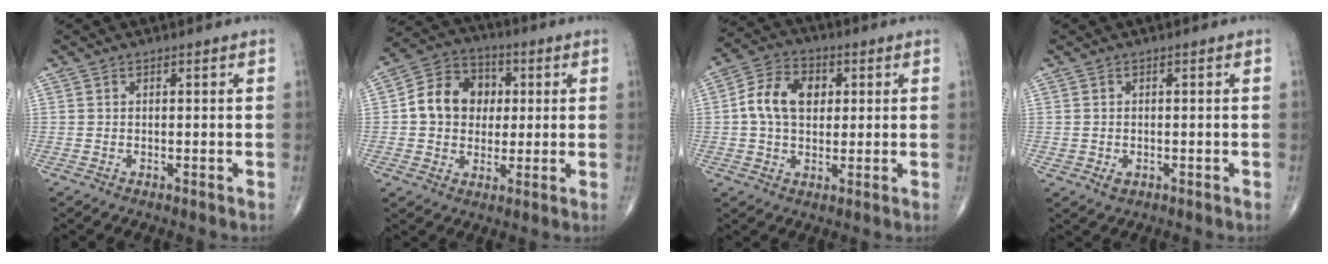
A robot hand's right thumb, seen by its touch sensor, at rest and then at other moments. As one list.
[{"total": 12.0, "force": [1.2, 9.9, 6.6], "torque": [-0.078, 0.020, 0.011]}, {"total": 10.1, "force": [1.4, 7.1, 7.1], "torque": [-0.113, 0.016, 0.017]}, {"total": 1.6, "force": [-0.4, 1.2, 1.0], "torque": [-0.011, 0.000, -0.001]}]